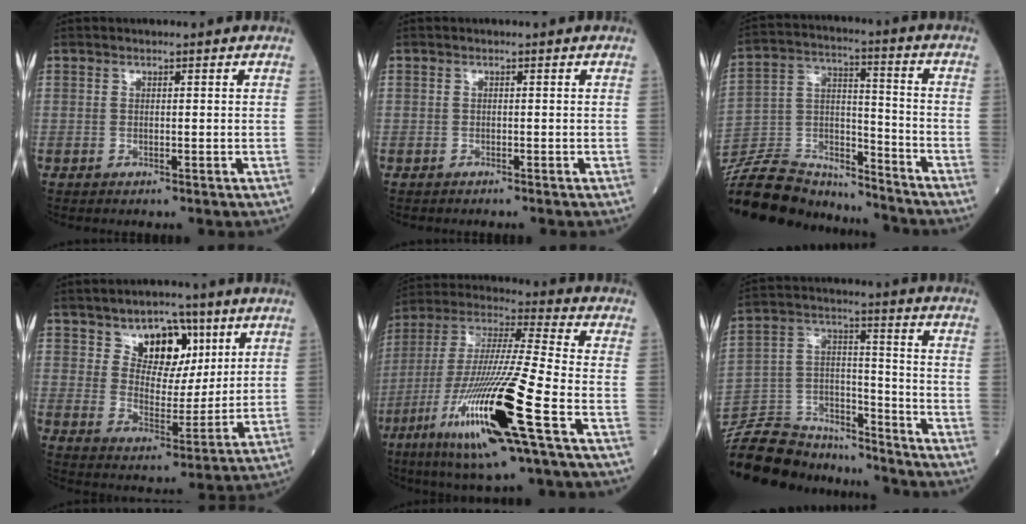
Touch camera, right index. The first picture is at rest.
{"total": 0.7, "force": [-0.6, 0.2, -0.2], "torque": [-0.004, 0.001, -0.015]}
{"total": 19.1, "force": [-18.2, 4.1, 4.4], "torque": [-0.108, 0.021, -0.307]}
{"total": 9.2, "force": [5.0, 5.6, 5.3], "torque": [-0.078, 0.005, 0.086]}
{"total": 21.2, "force": [-8.8, 0.5, 19.3], "torque": [-0.401, -0.039, -0.168]}
{"total": 17.8, "force": [-16.8, 4.7, 3.8], "torque": [-0.082, 0.033, -0.277]}